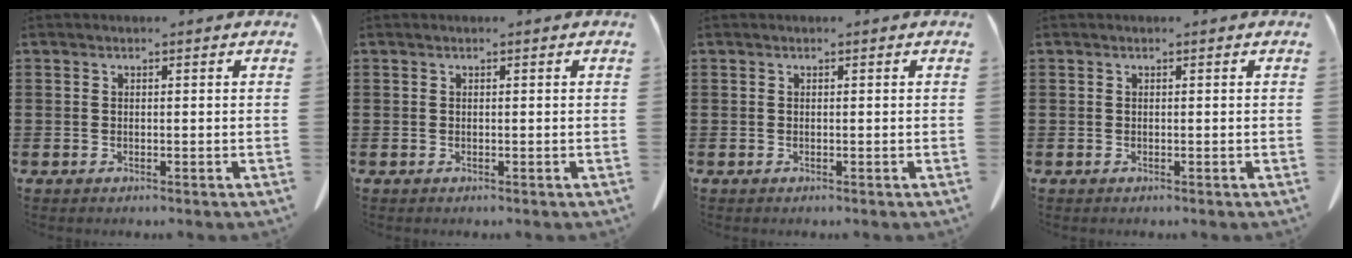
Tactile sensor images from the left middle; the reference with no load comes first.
{"total": 0.0}
{"total": 0.0}
{"total": 0.0}